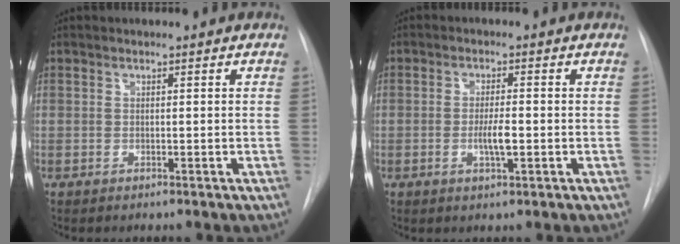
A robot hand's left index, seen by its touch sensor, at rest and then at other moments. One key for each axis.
{"total": 3.3, "fx": -0.7, "fy": 0.6, "fz": 3.2, "tx": -0.060, "ty": -0.003, "tz": -0.011}